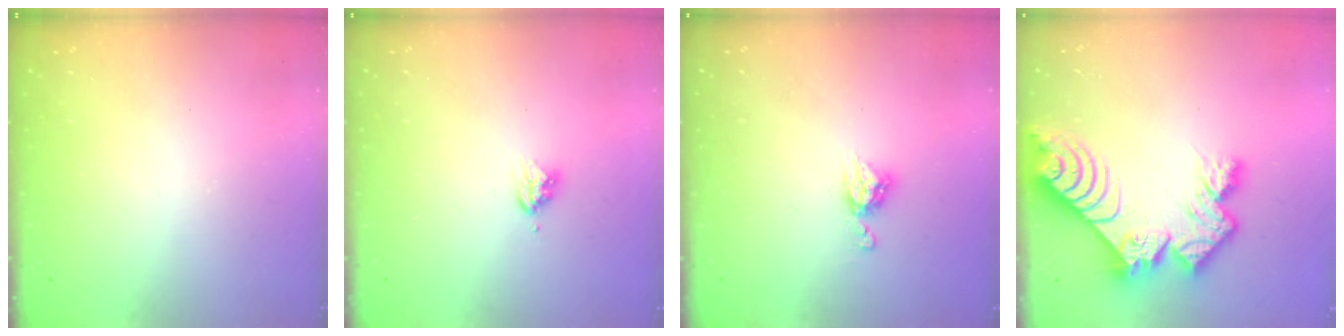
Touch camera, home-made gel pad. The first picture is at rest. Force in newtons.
{"total": 3.6, "press": 3.6, "slide": 0.5}
{"total": 6.3, "press": 6.3, "slide": 0.5}
{"total": 14.6, "press": 14.6, "slide": 1.3}